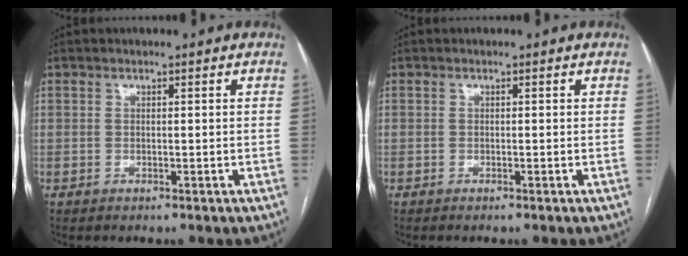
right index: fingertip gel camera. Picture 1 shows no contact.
{"total": 0.0}